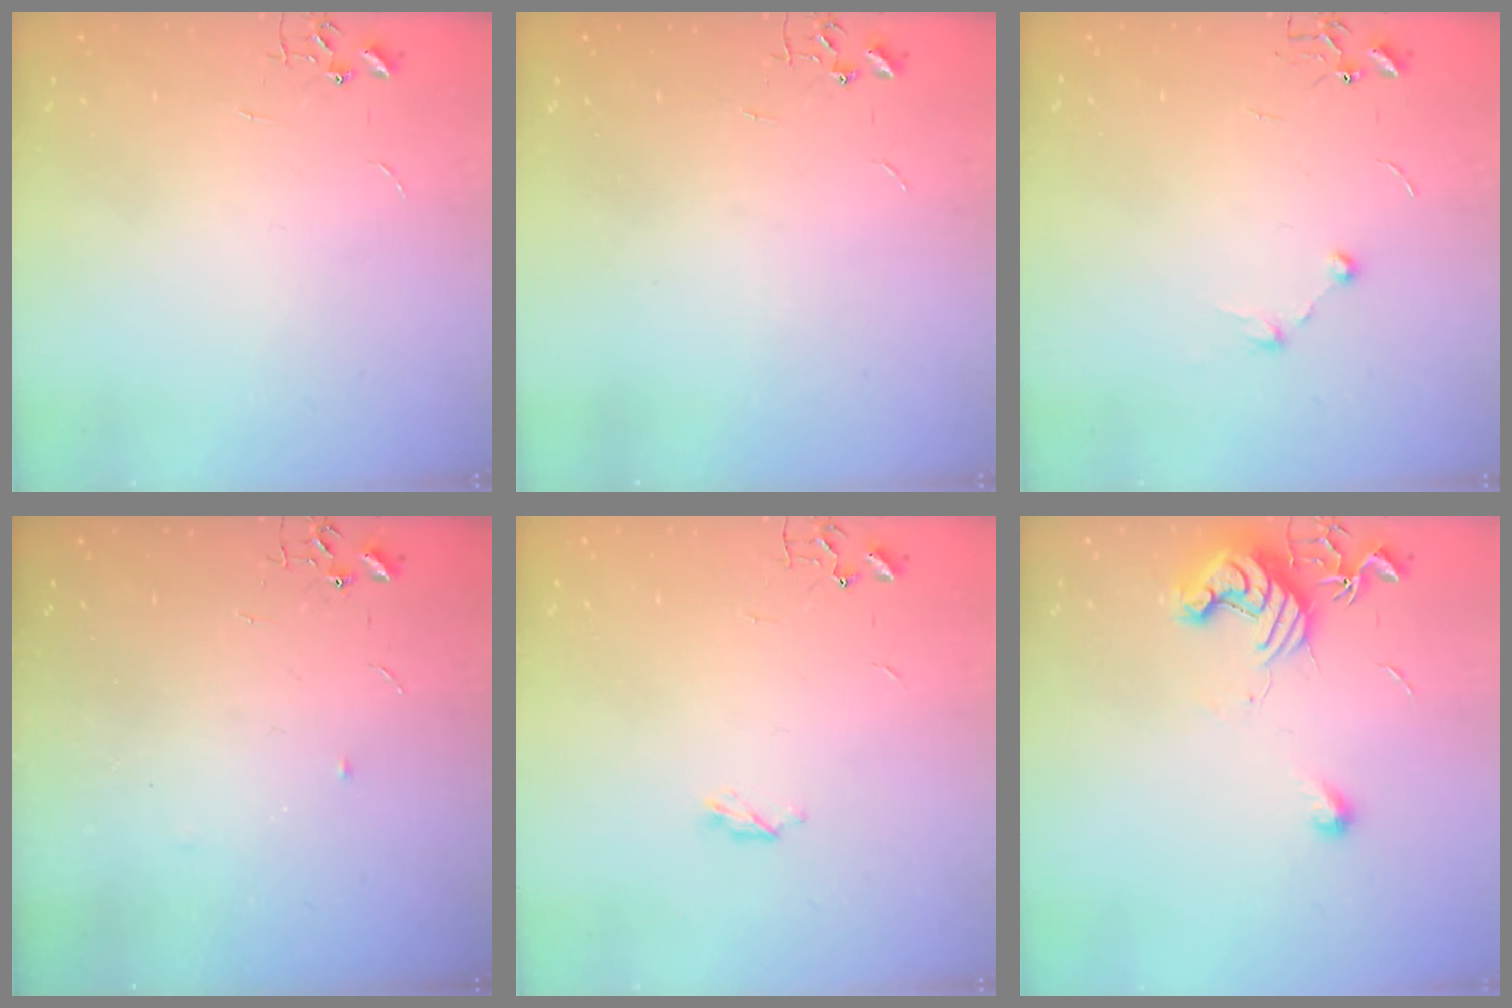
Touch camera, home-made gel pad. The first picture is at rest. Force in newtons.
{"total": 0.0}
{"total": 6.2, "press": 6.2, "slide": 0.7}
{"total": 2.8, "press": 2.8, "slide": 0.4}
{"total": 3.9, "press": 3.9, "slide": 0.7}
{"total": 12.2, "press": 12.2, "slide": 1.0}